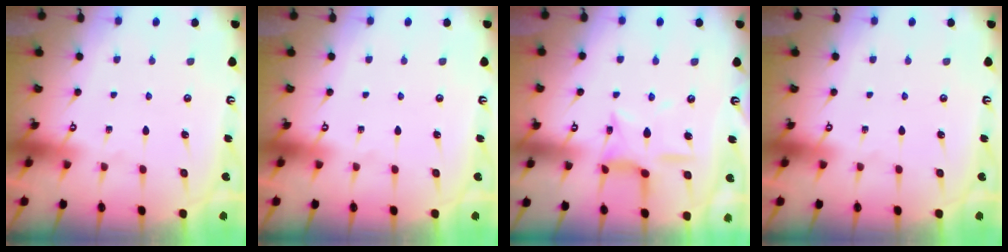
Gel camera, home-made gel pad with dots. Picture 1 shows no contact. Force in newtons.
{"total": 0.0}
{"total": 11.0, "press": 11.0, "slide": 0.8}
{"total": 0.0}